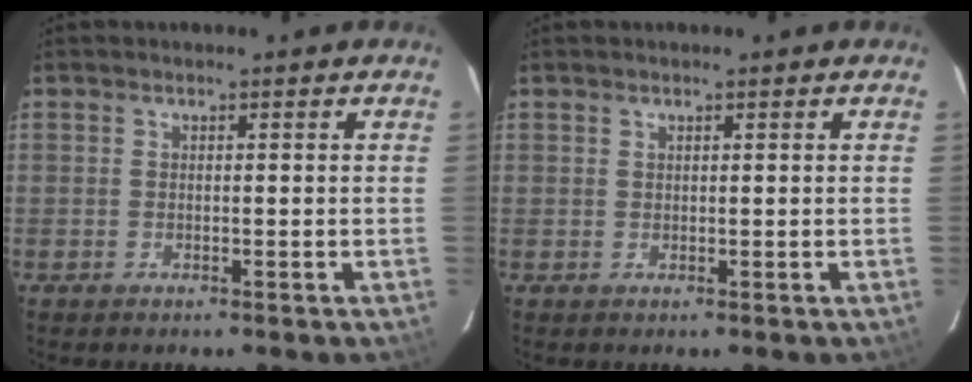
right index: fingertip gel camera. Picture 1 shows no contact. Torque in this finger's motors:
{"motor_torque": [-0.41, 0.13, -0.68, -0.21]}